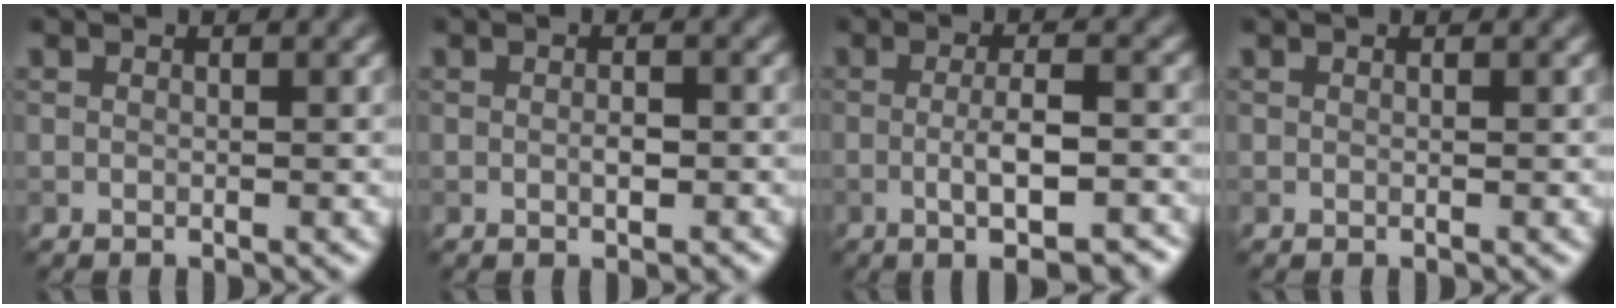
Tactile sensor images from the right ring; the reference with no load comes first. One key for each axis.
{"total": 1.3, "fx": -0.3, "fy": 0.5, "fz": 1.2, "tx": -0.021, "ty": -0.001, "tz": -0.004}
{"total": 5.6, "fx": -1.8, "fy": 1.4, "fz": 5.1, "tx": -0.082, "ty": -0.002, "tz": -0.025}
{"total": 0.0}